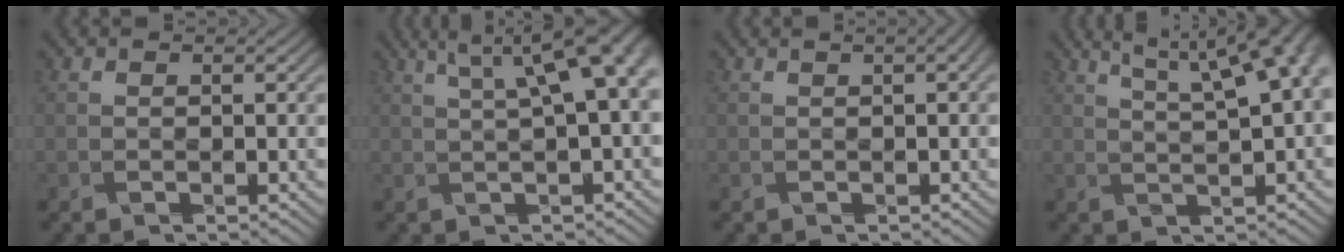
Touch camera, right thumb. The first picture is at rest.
{"total": 8.8, "force": [2.8, 2.5, 8.0], "torque": [-0.103, 0.032, 0.042]}
{"total": 2.8, "force": [1.2, 1.0, 2.4], "torque": [-0.028, 0.009, 0.007]}
{"total": 12.6, "force": [5.5, 4.3, 10.5], "torque": [-0.131, 0.048, 0.067]}